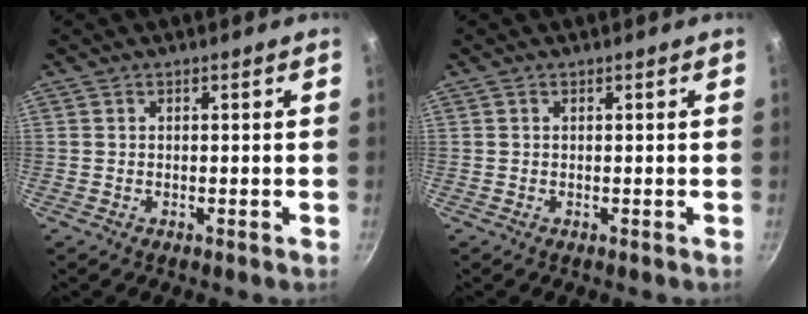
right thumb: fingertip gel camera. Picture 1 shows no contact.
{"total": 0.0}